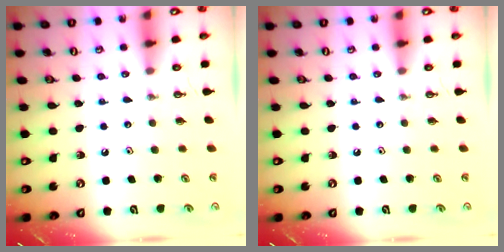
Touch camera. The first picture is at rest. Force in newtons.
{"total": 0.0}